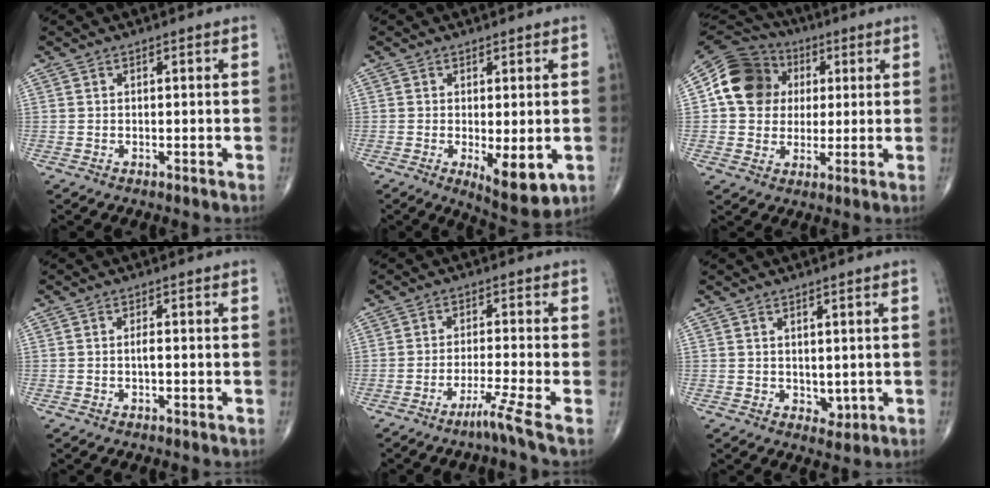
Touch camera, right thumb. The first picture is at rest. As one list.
[{"total": 7.5, "force": [-1.8, 2.7, 6.8], "torque": [-0.091, -0.021, -0.019]}, {"total": 14.4, "force": [2.6, 12.4, 7.0], "torque": [-0.109, 0.013, 0.039]}, {"total": 1.1, "force": [-0.2, 0.3, 1.1], "torque": [-0.017, 0.001, -0.006]}, {"total": 4.5, "force": [-3.1, -1.7, 2.8], "torque": [-0.068, 0.005, -0.068]}, {"total": 2.4, "force": [0.5, 1.7, 1.7], "torque": [-0.017, -0.010, 0.016]}]